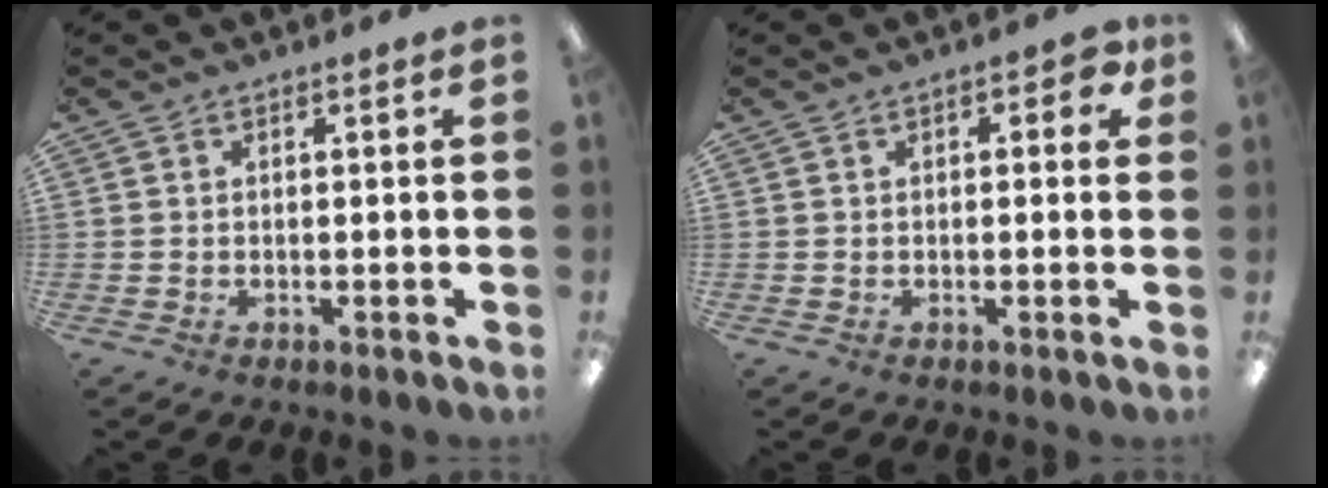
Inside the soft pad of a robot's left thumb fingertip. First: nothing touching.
{"total": 3.9, "force": [1.1, 2.0, 3.2], "torque": [-0.045, 0.004, 0.015]}